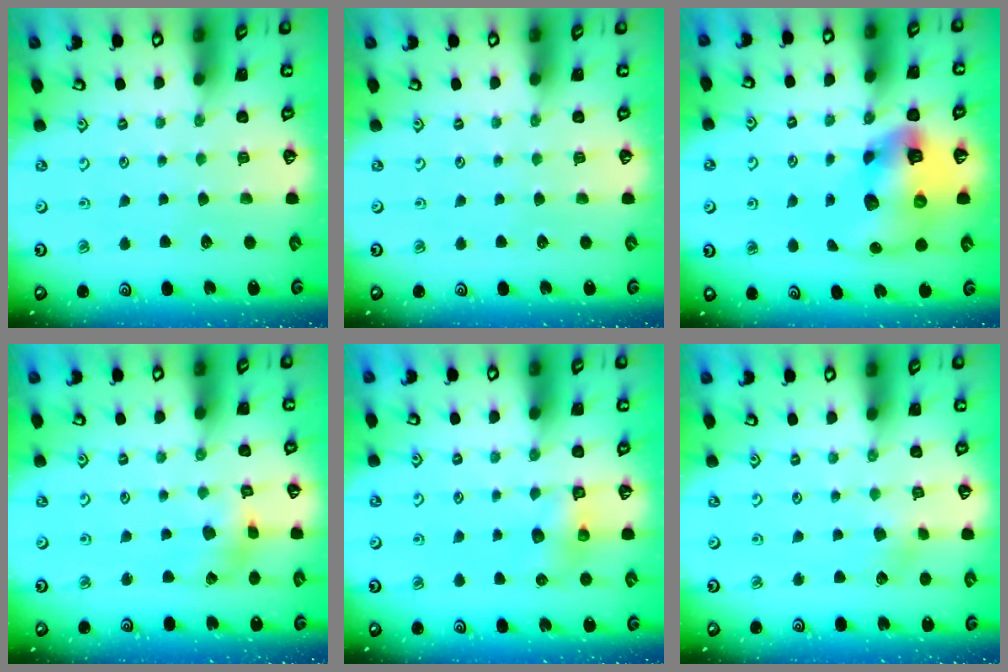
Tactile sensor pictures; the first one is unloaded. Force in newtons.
{"total": 0.0}
{"total": 15.9, "press": 15.7, "slide": 2.4}
{"total": 4.1, "press": 4.1, "slide": 0.5}
{"total": 7.4, "press": 7.4, "slide": 0.2}
{"total": 3.2, "press": 3.1, "slide": 0.5}